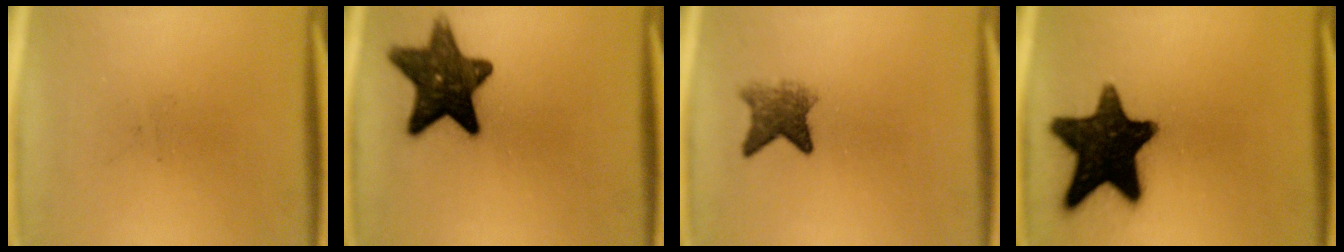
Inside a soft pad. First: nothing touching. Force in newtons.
{"total": 13.5}
{"total": 4.4}
{"total": 17.6}